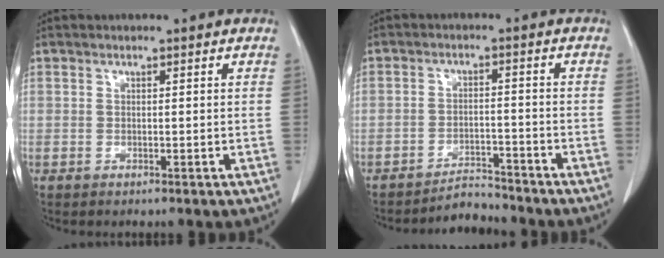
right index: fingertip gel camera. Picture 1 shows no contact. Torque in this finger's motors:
{"motor_torque": [-1.04, -0.75, -0.45, -0.13]}